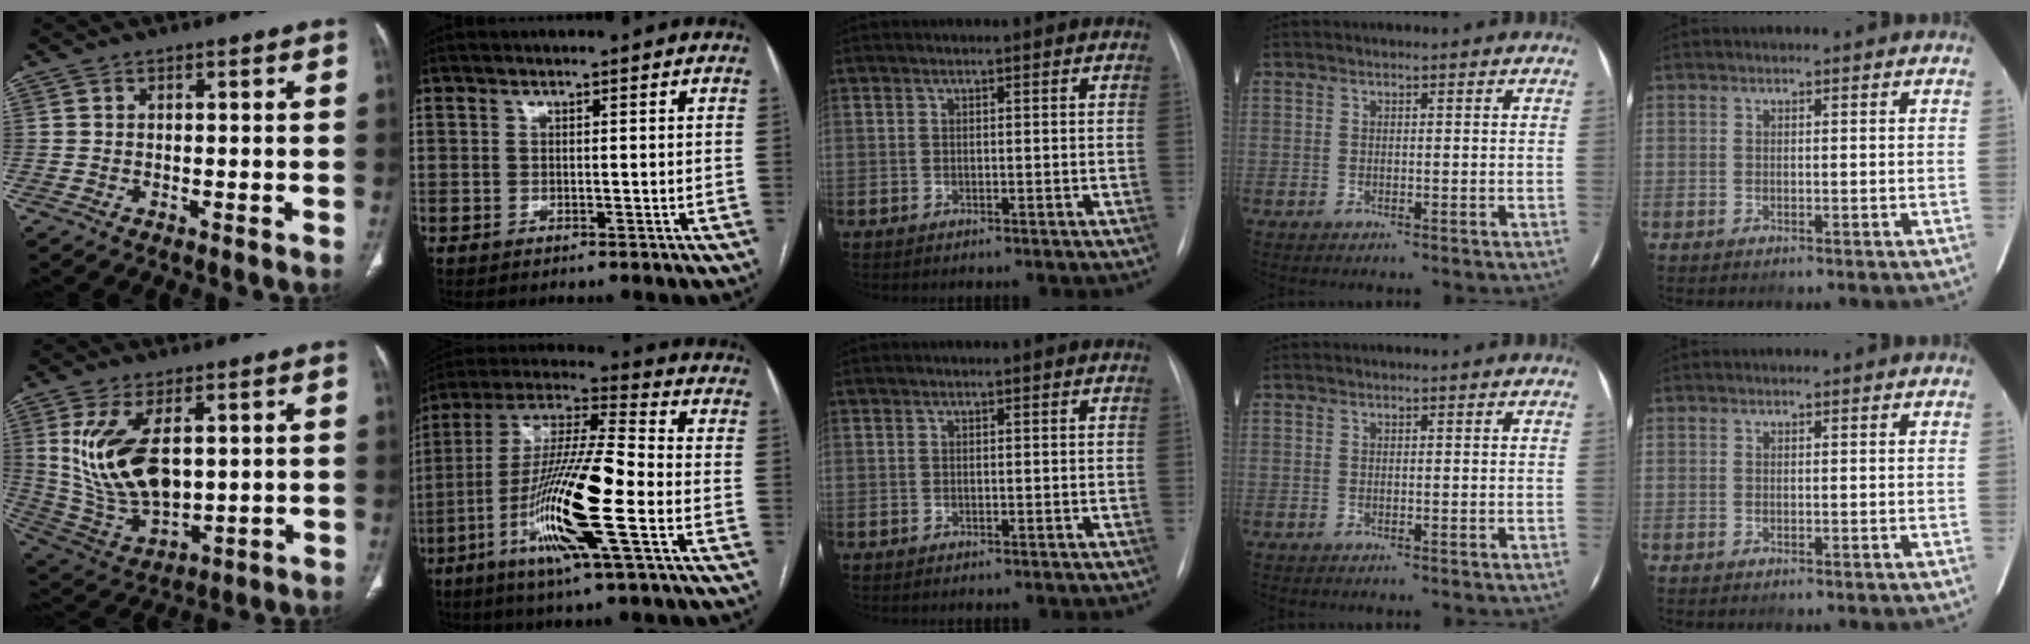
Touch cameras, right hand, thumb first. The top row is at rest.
{"thumb": {"total": 16.3, "force": [3.6, 8.5, 13.4], "torque": [-0.256, -0.019, 0.089]}, "index": {"total": 18.0, "force": [-5.8, 0.8, 17.0], "torque": [-0.340, -0.013, -0.112]}}